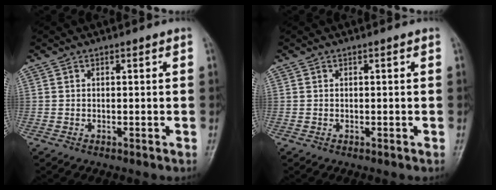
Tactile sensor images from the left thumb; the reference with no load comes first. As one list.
[{"total": 0.0}]